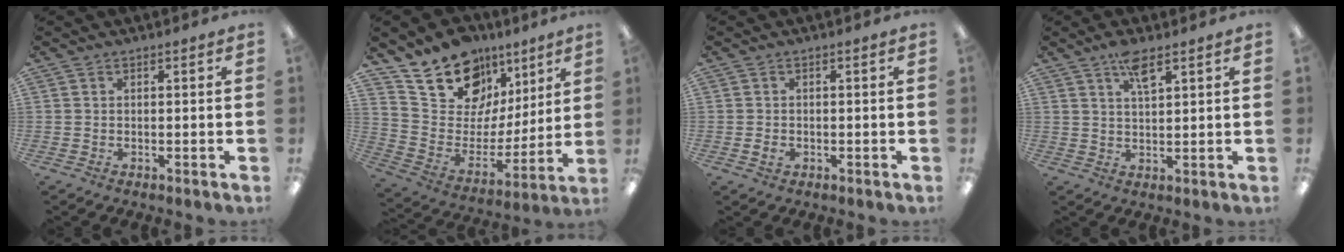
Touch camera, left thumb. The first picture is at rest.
{"total": 18.1, "force": [13.0, 11.0, 6.1], "torque": [-0.109, -0.091, 0.237]}
{"total": 1.5, "force": [-0.4, 1.1, 0.9], "torque": [-0.016, 0.002, -0.008]}
{"total": 5.0, "force": [3.4, 1.4, 3.4], "torque": [-0.061, -0.007, 0.057]}